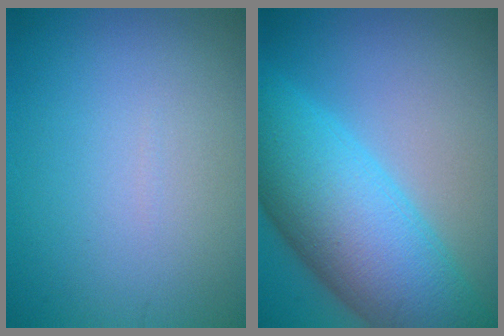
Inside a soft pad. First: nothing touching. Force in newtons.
{"total": 11.5, "press": 11.5, "slide": 0.3}